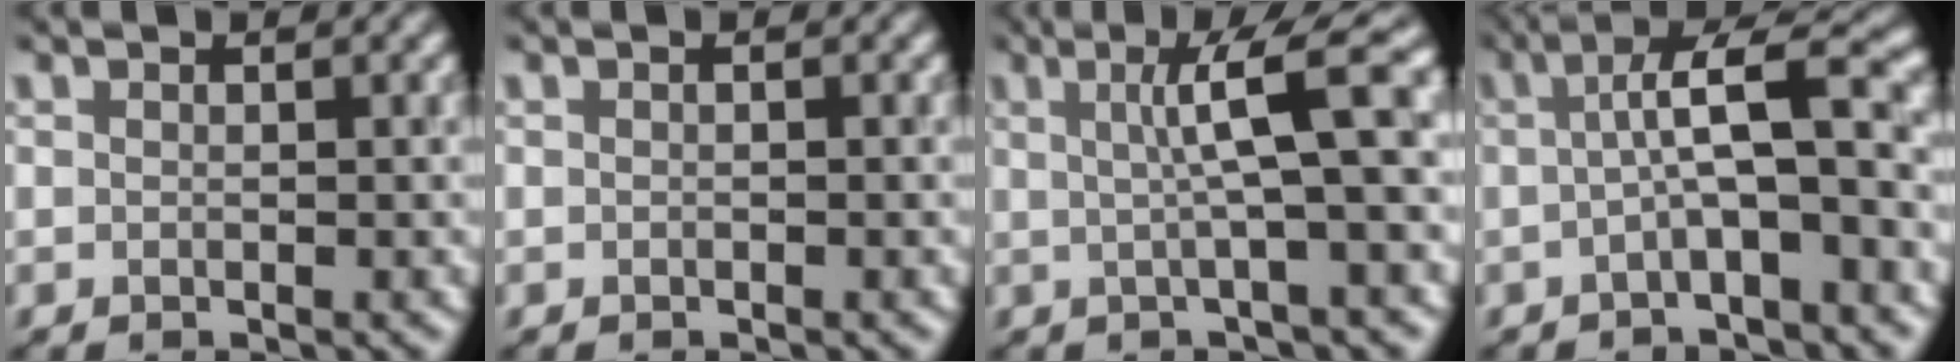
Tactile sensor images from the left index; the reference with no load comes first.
{"total": 0.0}
{"total": 6.0, "force": [1.0, 0.6, 5.9], "torque": [-0.088, 0.019, 0.014]}
{"total": 5.7, "force": [0.0, 1.2, 5.6], "torque": [-0.084, 0.028, -0.008]}